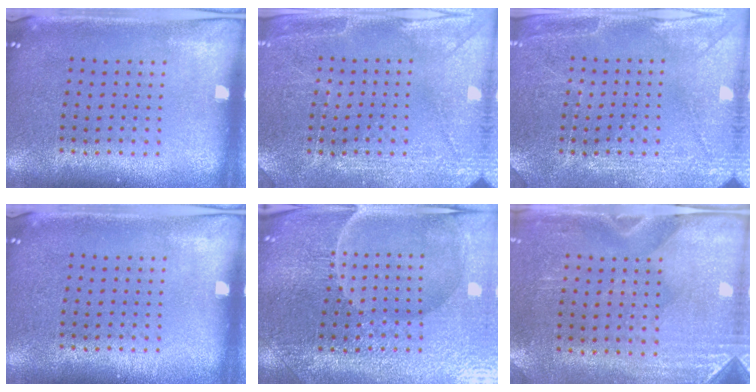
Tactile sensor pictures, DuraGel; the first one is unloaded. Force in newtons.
{"total": 2.8, "press": 2.8, "slide": 0.4}
{"total": 2.8, "press": 2.8, "slide": 0.4}
{"total": 0.0}
{"total": 4.2, "press": 4.1, "slide": 0.7}
{"total": 2.9, "press": 2.5, "slide": 1.4}